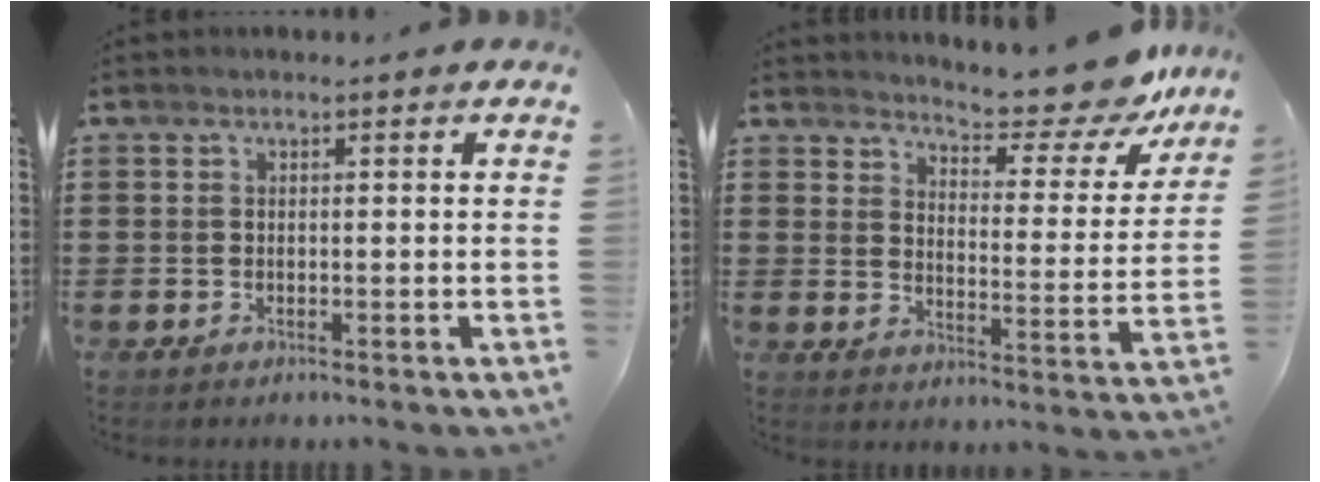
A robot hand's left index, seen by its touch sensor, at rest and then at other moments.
{"total": 8.1, "force": [7.7, 0.5, 2.6], "torque": [-0.043, -0.068, 0.130]}